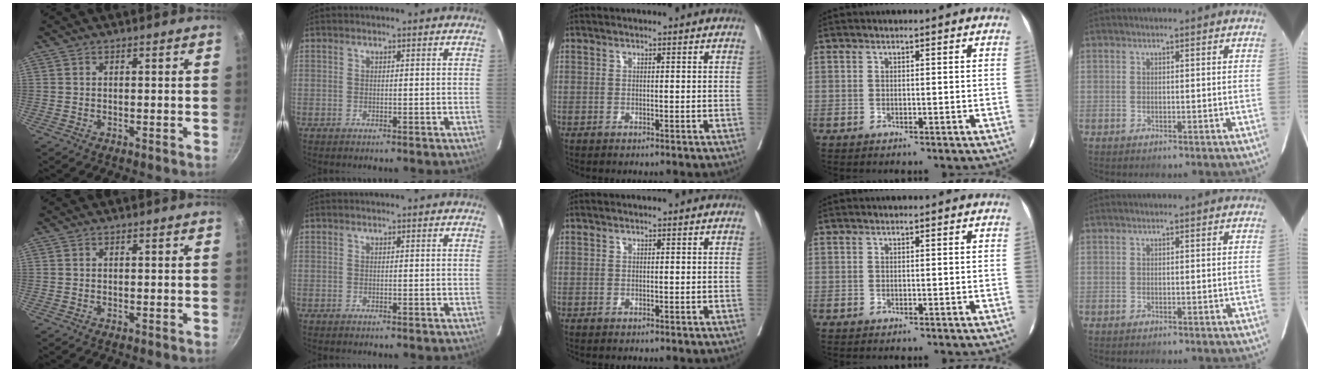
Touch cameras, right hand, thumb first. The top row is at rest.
{}